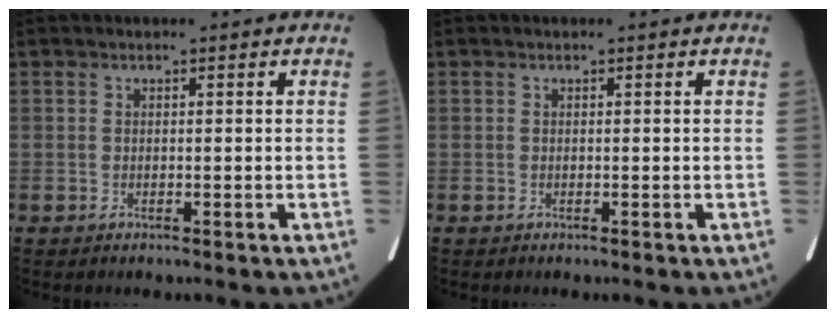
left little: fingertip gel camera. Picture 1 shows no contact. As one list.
[{"total": 0.0}]